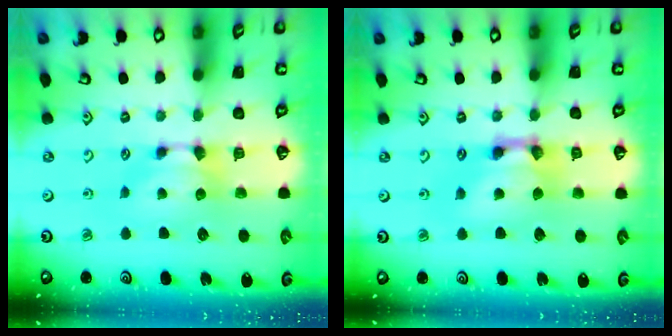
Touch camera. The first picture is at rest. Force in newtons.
{"total": 4.6, "press": 4.6, "slide": 0.4}